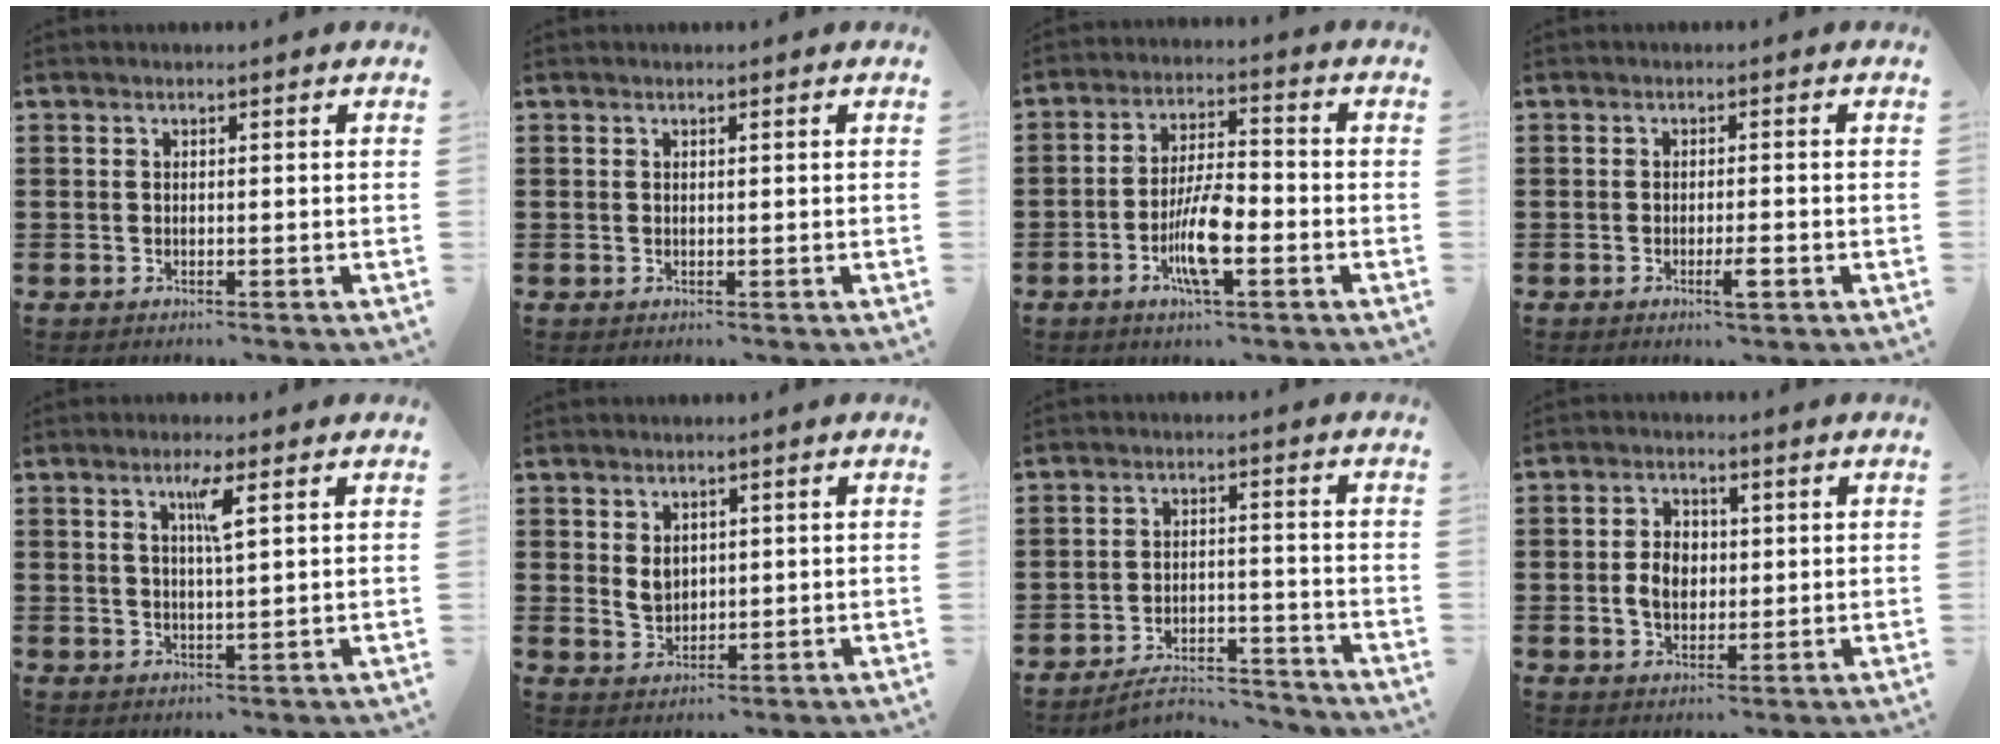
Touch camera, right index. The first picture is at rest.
{"total": 0.0}
{"total": 8.5, "force": [-3.0, 2.3, 7.6], "torque": [-0.156, -0.008, -0.057]}
{"total": 2.6, "force": [-1.3, 0.3, 2.3], "torque": [-0.045, -0.004, -0.024]}
{"total": 3.9, "force": [1.7, 0.2, 3.5], "torque": [-0.066, -0.002, 0.023]}
{"total": 2.7, "force": [1.0, 2.0, 1.6], "torque": [-0.029, 0.001, 0.019]}
{"total": 4.9, "force": [-4.6, 1.0, 1.3], "torque": [-0.029, 0.004, -0.091]}
{"total": 4.3, "force": [0.0, 3.1, 3.0], "torque": [-0.057, 0.008, -0.004]}